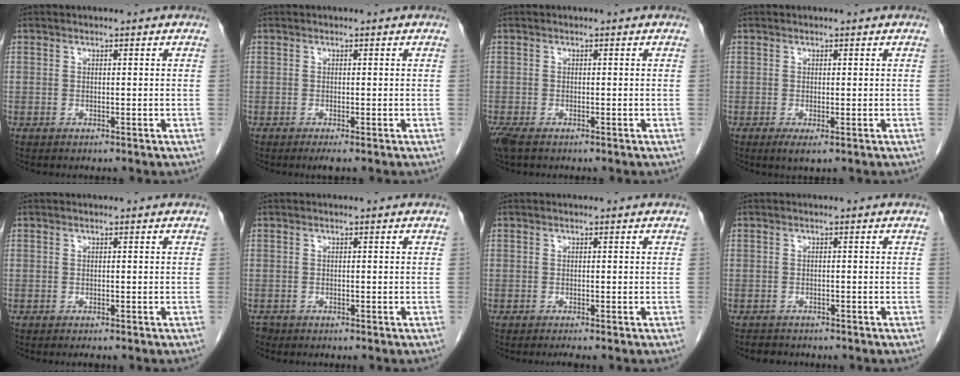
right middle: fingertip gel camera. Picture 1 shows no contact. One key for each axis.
{"total": 1.1, "fx": -0.7, "fy": -0.2, "fz": 0.8, "tx": -0.019, "ty": -0.007, "tz": -0.011}
{"total": 3.3, "fx": -2.2, "fy": 1.2, "fz": 2.0, "tx": -0.052, "ty": -0.013, "tz": -0.040}
{"total": 1.7, "fx": -0.6, "fy": 0.2, "fz": 1.6, "tx": -0.029, "ty": -0.008, "tz": -0.006}
{"total": 0.7, "fx": -0.6, "fy": 0.0, "fz": 0.3, "tx": -0.010, "ty": -0.005, "tz": -0.008}
{"total": 0.6, "fx": -0.5, "fy": 0.3, "fz": -0.1, "tx": -0.006, "ty": 0.000, "tz": -0.012}
{"total": 1.0, "fx": -0.8, "fy": -0.3, "fz": 0.5, "tx": -0.012, "ty": -0.003, "tz": -0.014}
{"total": 2.2, "fx": -1.9, "fy": 1.0, "fz": 0.3, "tx": -0.010, "ty": -0.002, "tz": -0.028}